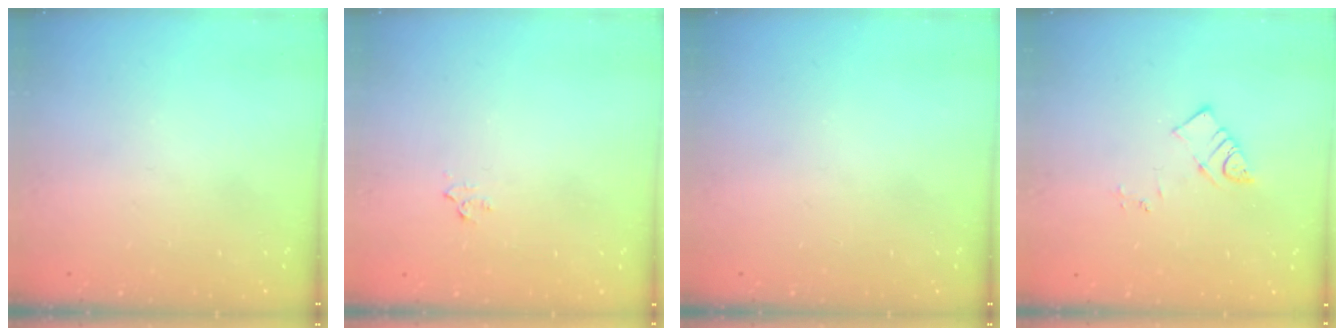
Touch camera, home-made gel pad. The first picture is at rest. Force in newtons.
{"total": 3.0, "press": 3.0, "slide": 0.4}
{"total": 0.0}
{"total": 4.4, "press": 4.4, "slide": 0.3}